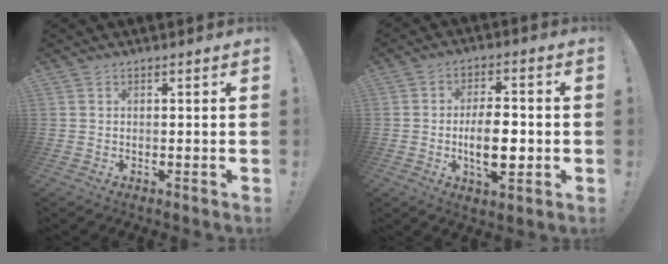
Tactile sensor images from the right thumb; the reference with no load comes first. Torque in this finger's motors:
{"motor_torque": [1.18, 2.09, 0.91, -0.78, 0.06]}